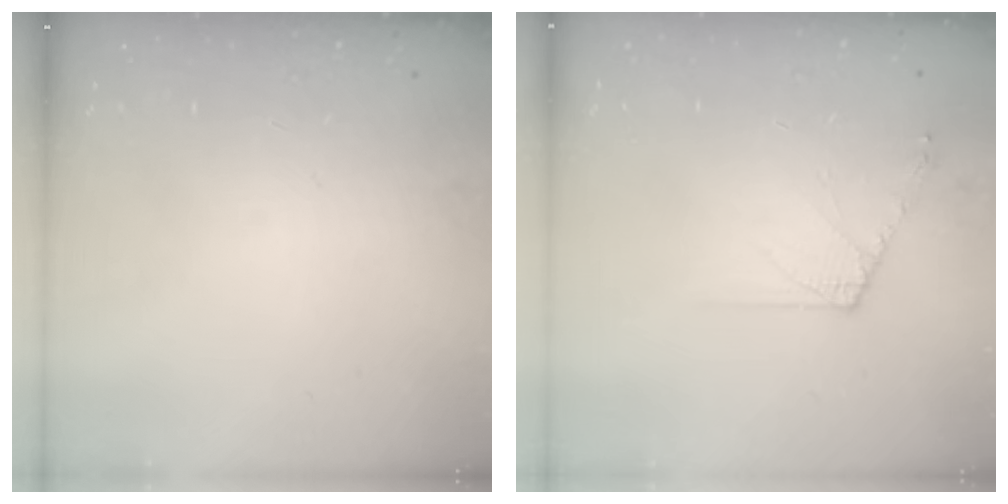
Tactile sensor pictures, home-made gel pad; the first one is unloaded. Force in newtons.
{"total": 6.5, "press": 6.4, "slide": 1.1}